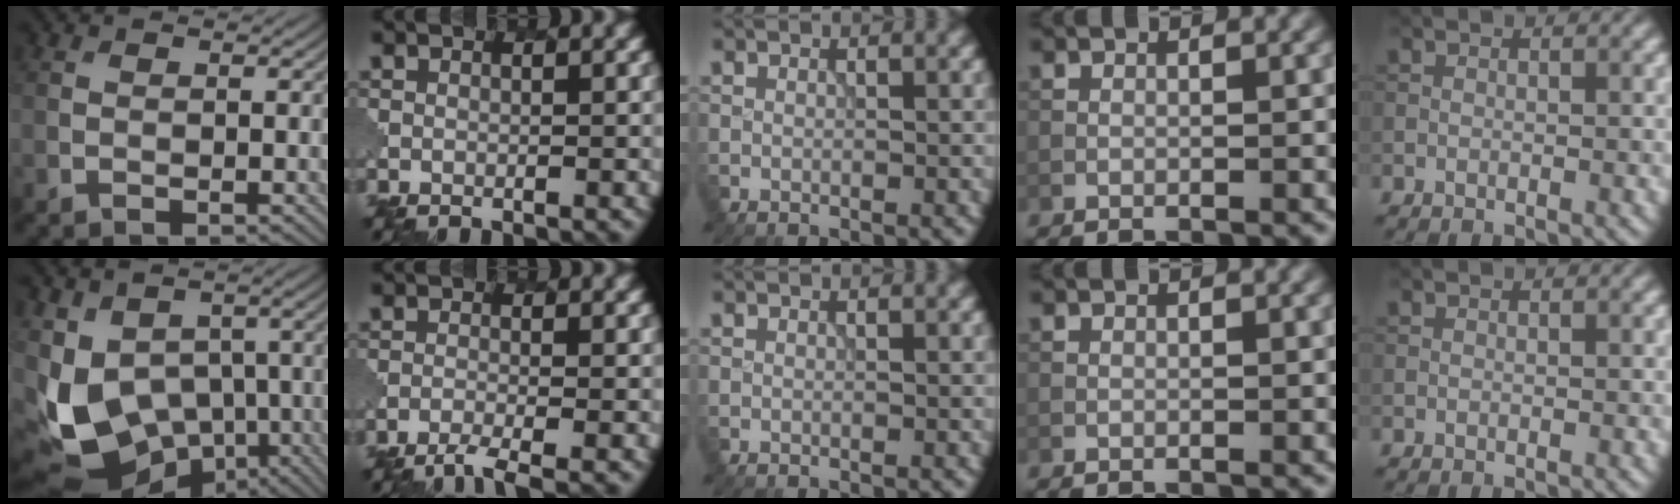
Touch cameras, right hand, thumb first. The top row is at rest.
{"thumb": {"total": 13.8, "force": [-2.4, 10.0, 9.1], "torque": [-0.204, -0.030, -0.018]}, "index": {"total": 2.4, "force": [-1.8, 0.4, 1.6], "torque": [-0.026, -0.003, -0.043]}}